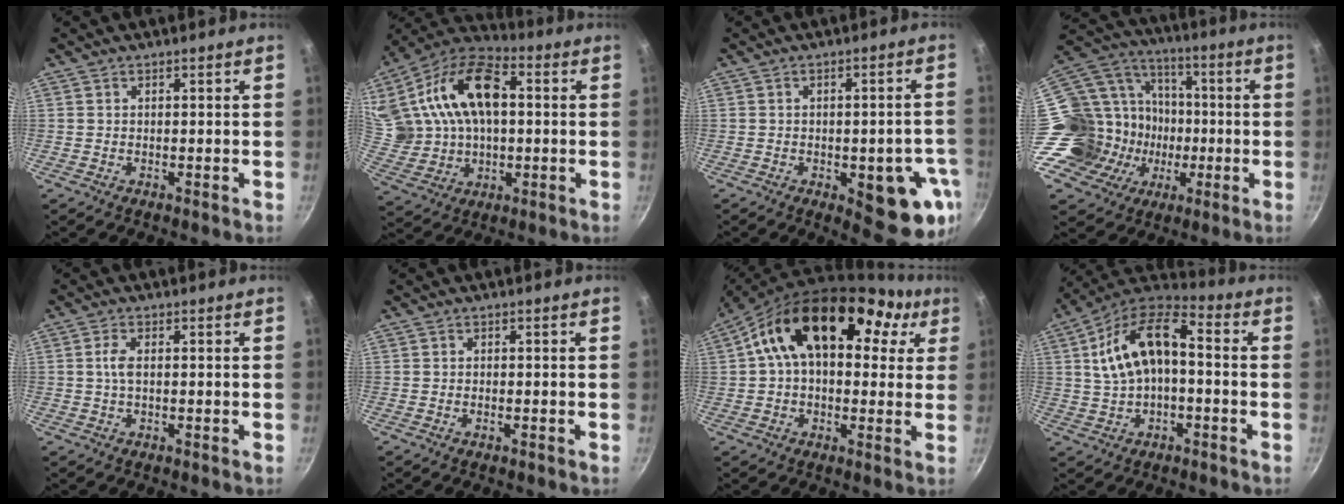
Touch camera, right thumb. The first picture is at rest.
{"total": 25.5, "force": [5.0, 16.9, 18.5], "torque": [-0.381, 0.034, 0.089]}
{"total": 13.3, "force": [-4.2, 5.4, 11.5], "torque": [-0.090, 0.010, -0.050]}
{"total": 24.7, "force": [-4.2, 21.1, 12.1], "torque": [-0.203, 0.060, -0.045]}
{"total": 2.6, "force": [0.1, 1.2, 2.3], "torque": [-0.056, 0.005, 0.001]}
{"total": 0.8, "force": [-0.4, 0.3, 0.7], "torque": [-0.017, 0.004, -0.009]}
{"total": 21.9, "force": [6.7, 13.8, 15.6], "torque": [-0.245, 0.034, 0.092]}
{"total": 15.5, "force": [1.1, 8.1, 13.2], "torque": [-0.227, 0.041, 0.008]}